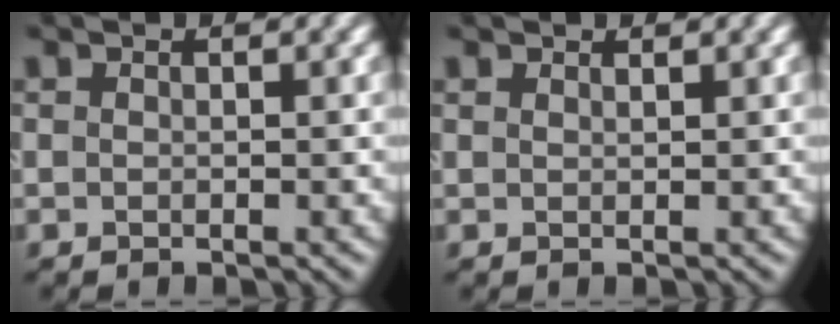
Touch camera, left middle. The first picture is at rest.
{"total": 0.7, "force": [0.7, 0.0, -0.1], "torque": [0.001, 0.005, 0.010]}